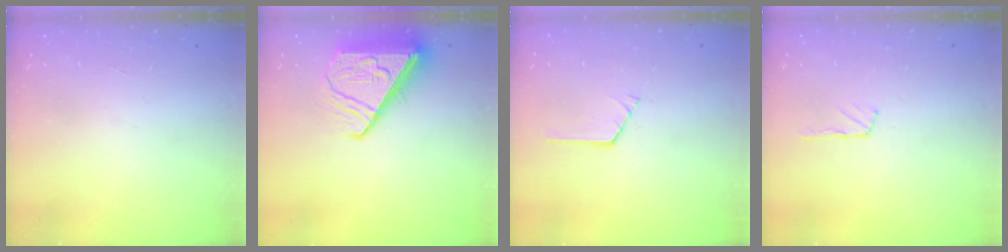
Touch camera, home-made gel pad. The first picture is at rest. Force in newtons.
{"total": 8.3, "press": 8.2, "slide": 1.1}
{"total": 0.7, "press": 0.6, "slide": 0.1}
{"total": 2.3, "press": 2.3, "slide": 0.2}